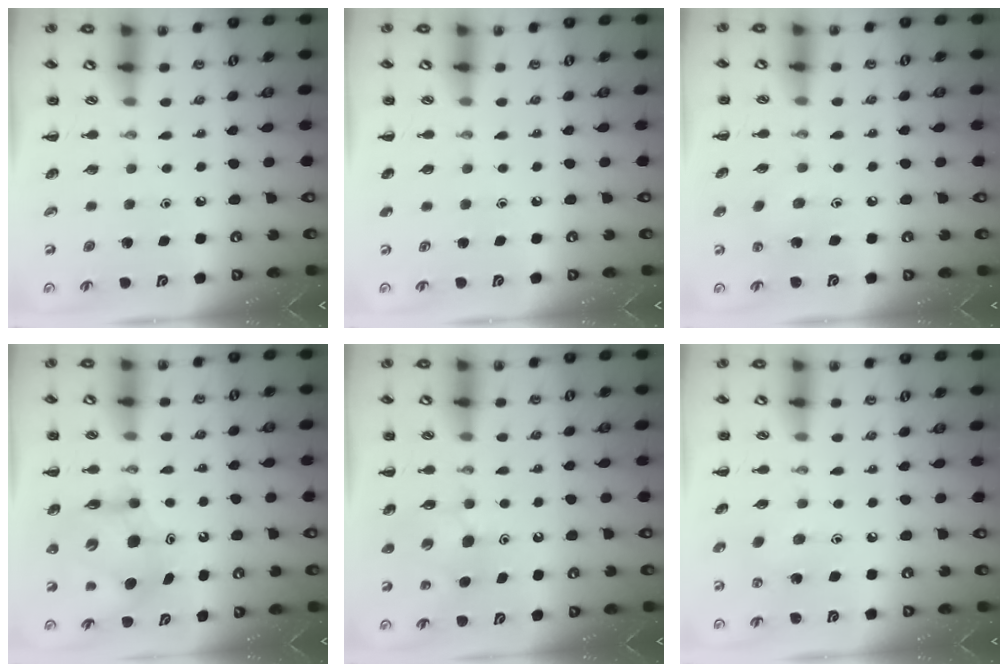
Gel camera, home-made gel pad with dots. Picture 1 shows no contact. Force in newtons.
{"total": 0.0}
{"total": 7.1, "press": 7.0, "slide": 1.2}
{"total": 8.9, "press": 8.5, "slide": 2.3}
{"total": 5.4, "press": 5.3, "slide": 1.1}
{"total": 4.6, "press": 4.4, "slide": 1.3}